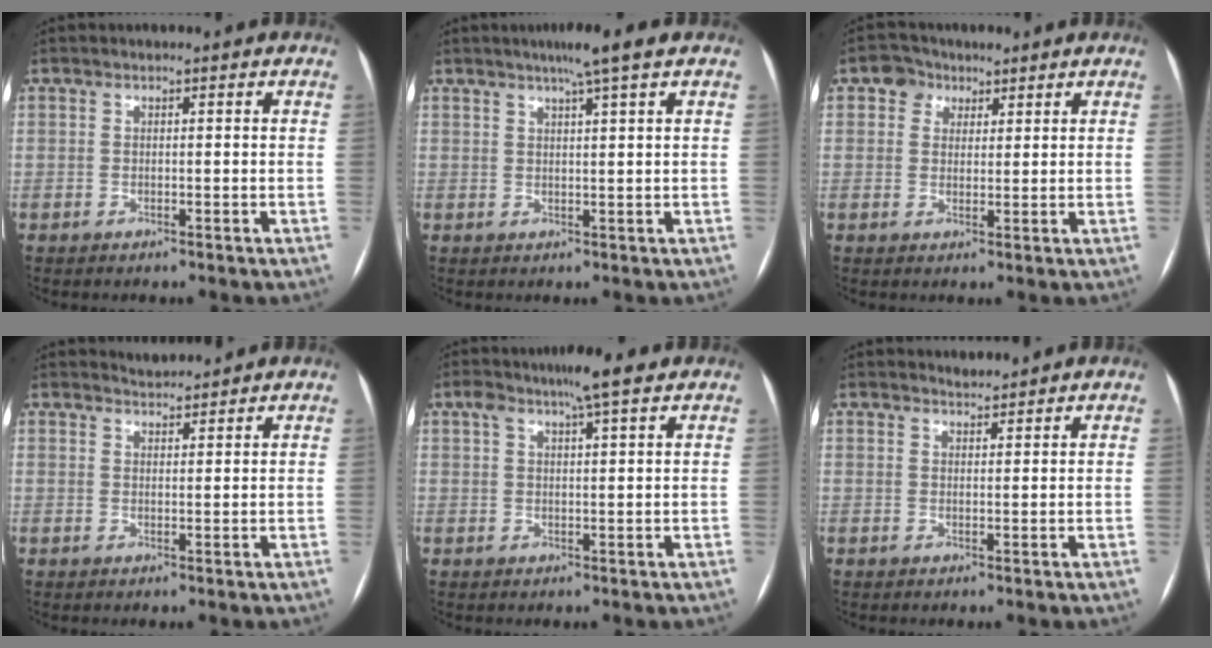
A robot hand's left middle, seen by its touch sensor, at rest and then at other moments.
{"total": 4.5, "force": [3.1, -0.9, 3.1], "torque": [-0.052, 0.006, 0.051]}
{"total": 3.5, "force": [2.0, 2.8, 0.8], "torque": [-0.016, 0.012, 0.032]}
{"total": 2.1, "force": [2.1, -0.1, -0.3], "torque": [-0.004, 0.004, 0.040]}
{"total": 5.4, "force": [3.6, 0.1, 4.1], "torque": [-0.074, 0.017, 0.062]}
{"total": 1.4, "force": [1.4, 0.0, -0.2], "torque": [-0.006, -0.001, 0.025]}